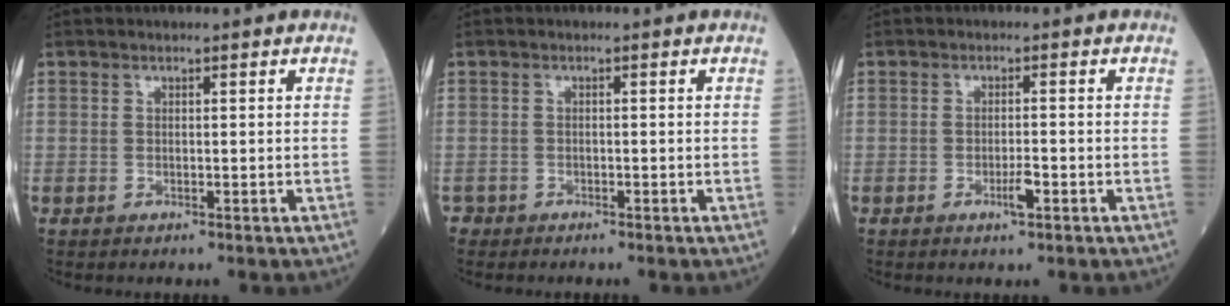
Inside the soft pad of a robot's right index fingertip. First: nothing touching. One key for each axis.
{"total": 1.5, "fx": -1.3, "fy": 0.8, "fz": -0.3, "tx": -0.002, "ty": 0.003, "tz": -0.025}
{"total": 2.3, "fx": -1.1, "fy": 0.3, "fz": 2.0, "tx": -0.035, "ty": -0.001, "tz": -0.019}